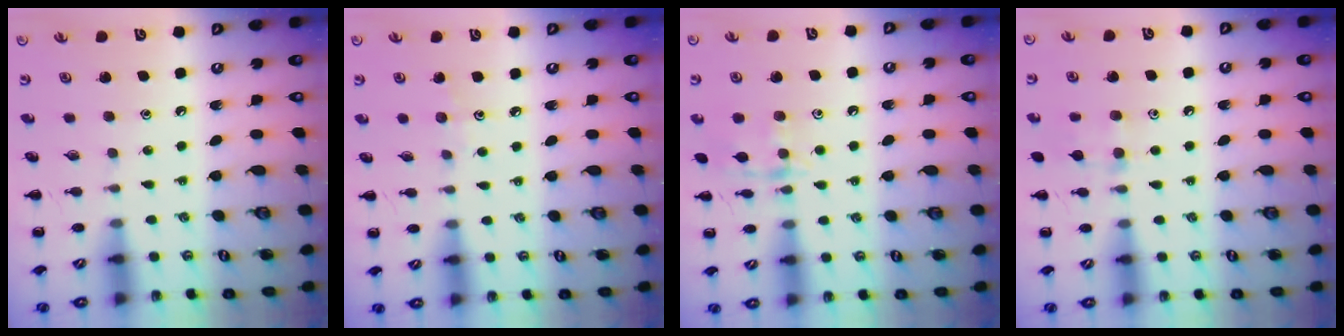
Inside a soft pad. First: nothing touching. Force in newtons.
{"total": 3.4, "press": 3.1, "slide": 1.3}
{"total": 11.0, "press": 11.0, "slide": 0.6}
{"total": 8.0, "press": 7.6, "slide": 2.7}